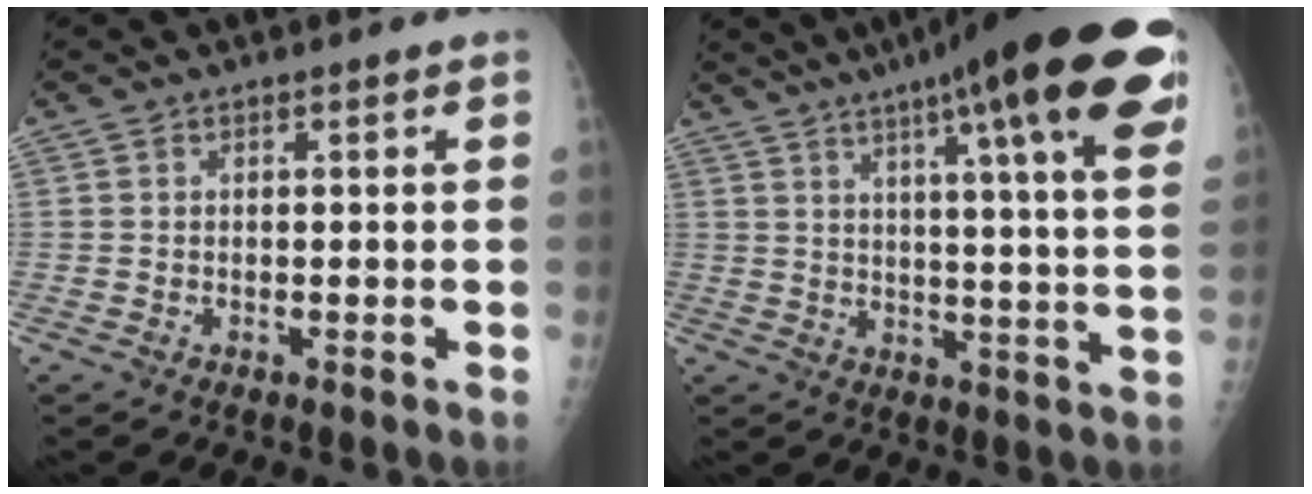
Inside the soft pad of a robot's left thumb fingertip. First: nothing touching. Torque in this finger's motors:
{"motor_torque": [1.70, -0.49, 1.70, -1.08, 0.38]}